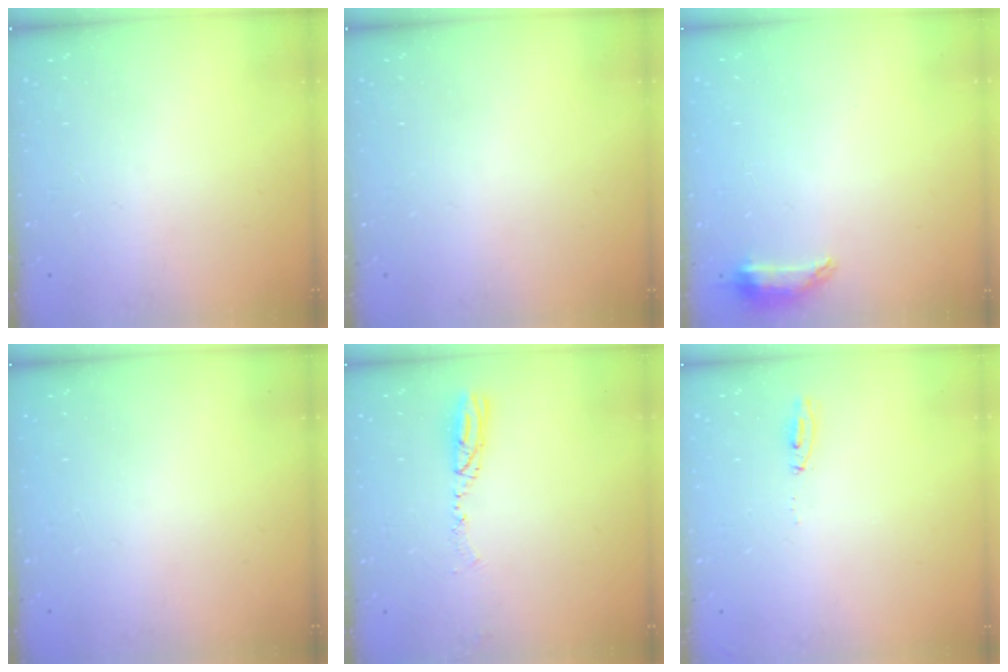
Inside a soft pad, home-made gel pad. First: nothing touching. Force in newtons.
{"total": 0.0}
{"total": 6.6, "press": 6.6, "slide": 0.9}
{"total": 0.0}
{"total": 5.0, "press": 4.9, "slide": 0.9}
{"total": 16.2, "press": 5.8, "slide": 15.1}